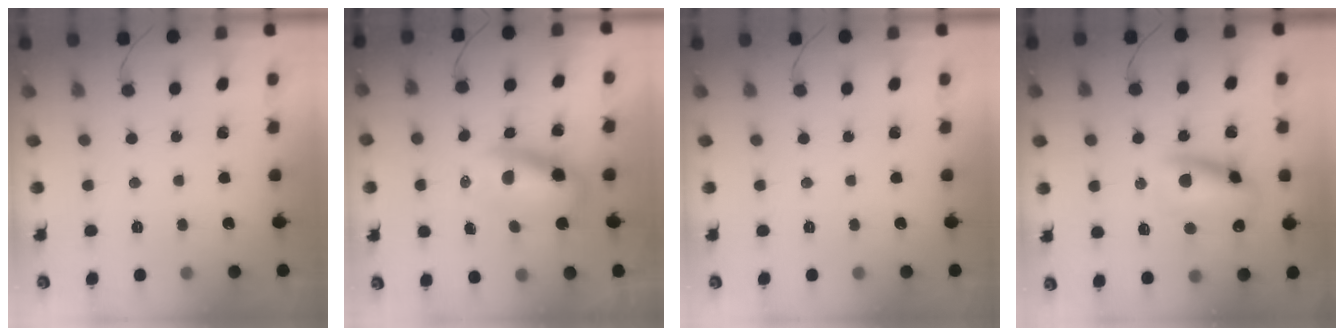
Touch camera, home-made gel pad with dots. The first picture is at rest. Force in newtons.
{"total": 8.9, "press": 8.7, "slide": 1.9}
{"total": 0.0}
{"total": 12.1, "press": 11.9, "slide": 2.3}